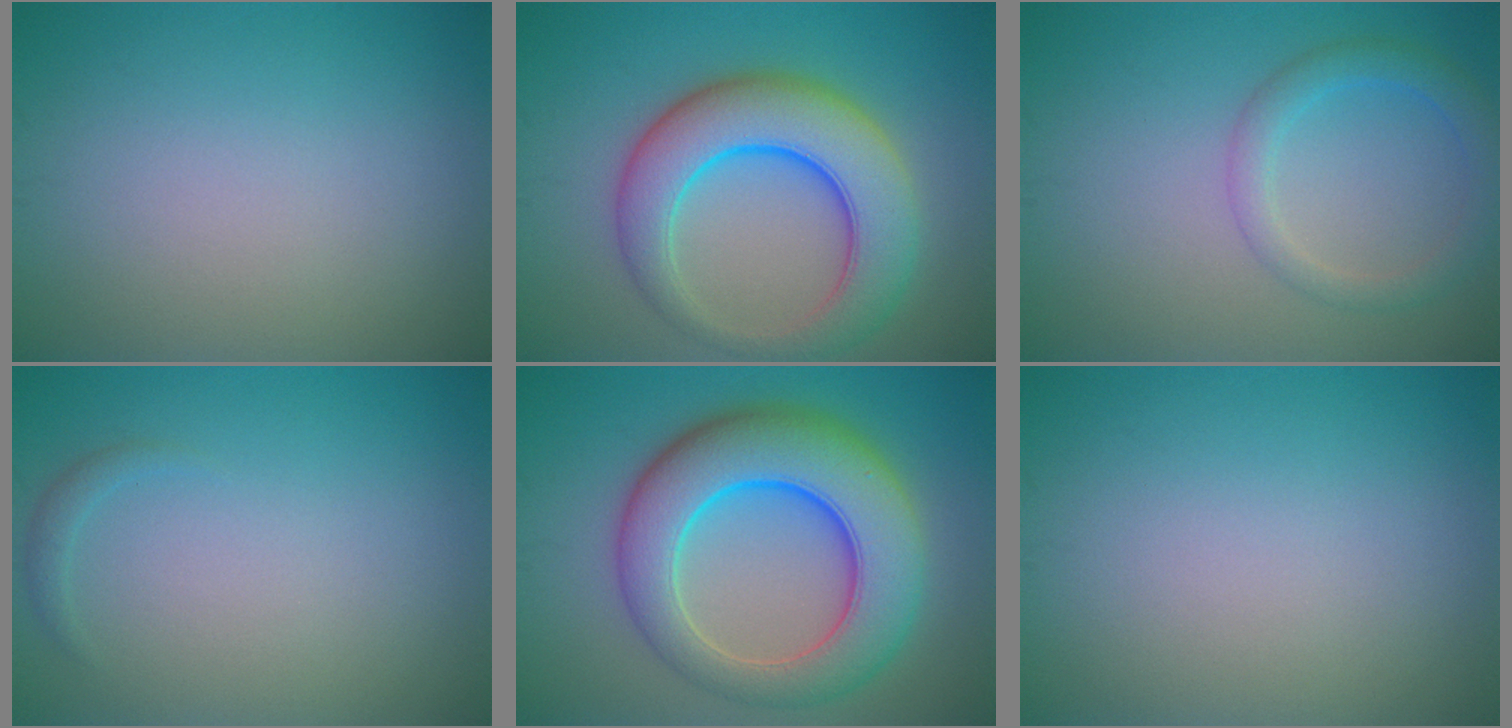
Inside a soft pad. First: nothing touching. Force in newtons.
{"total": 9.0, "press": 9.0, "slide": 0.3}
{"total": 2.8, "press": 2.8, "slide": 0.2}
{"total": 0.8, "press": 0.8, "slide": 0.0}
{"total": 10.6, "press": 10.6, "slide": 0.2}
{"total": 0.0}